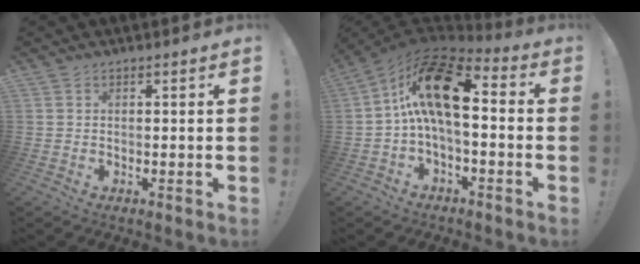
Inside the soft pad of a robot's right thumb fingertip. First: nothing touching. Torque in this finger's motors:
{"motor_torque": [2.50, 2.51, 1.53, -1.24, 0.24]}